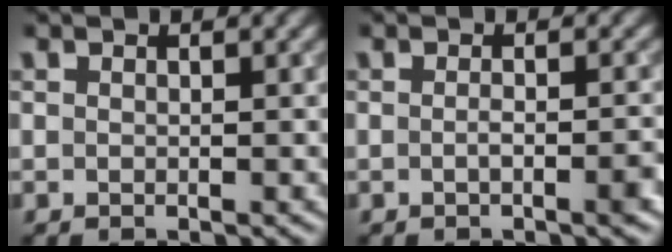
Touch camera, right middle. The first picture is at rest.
{"total": 1.7, "force": [-0.6, 0.5, 1.6], "torque": [-0.022, 0.000, -0.012]}